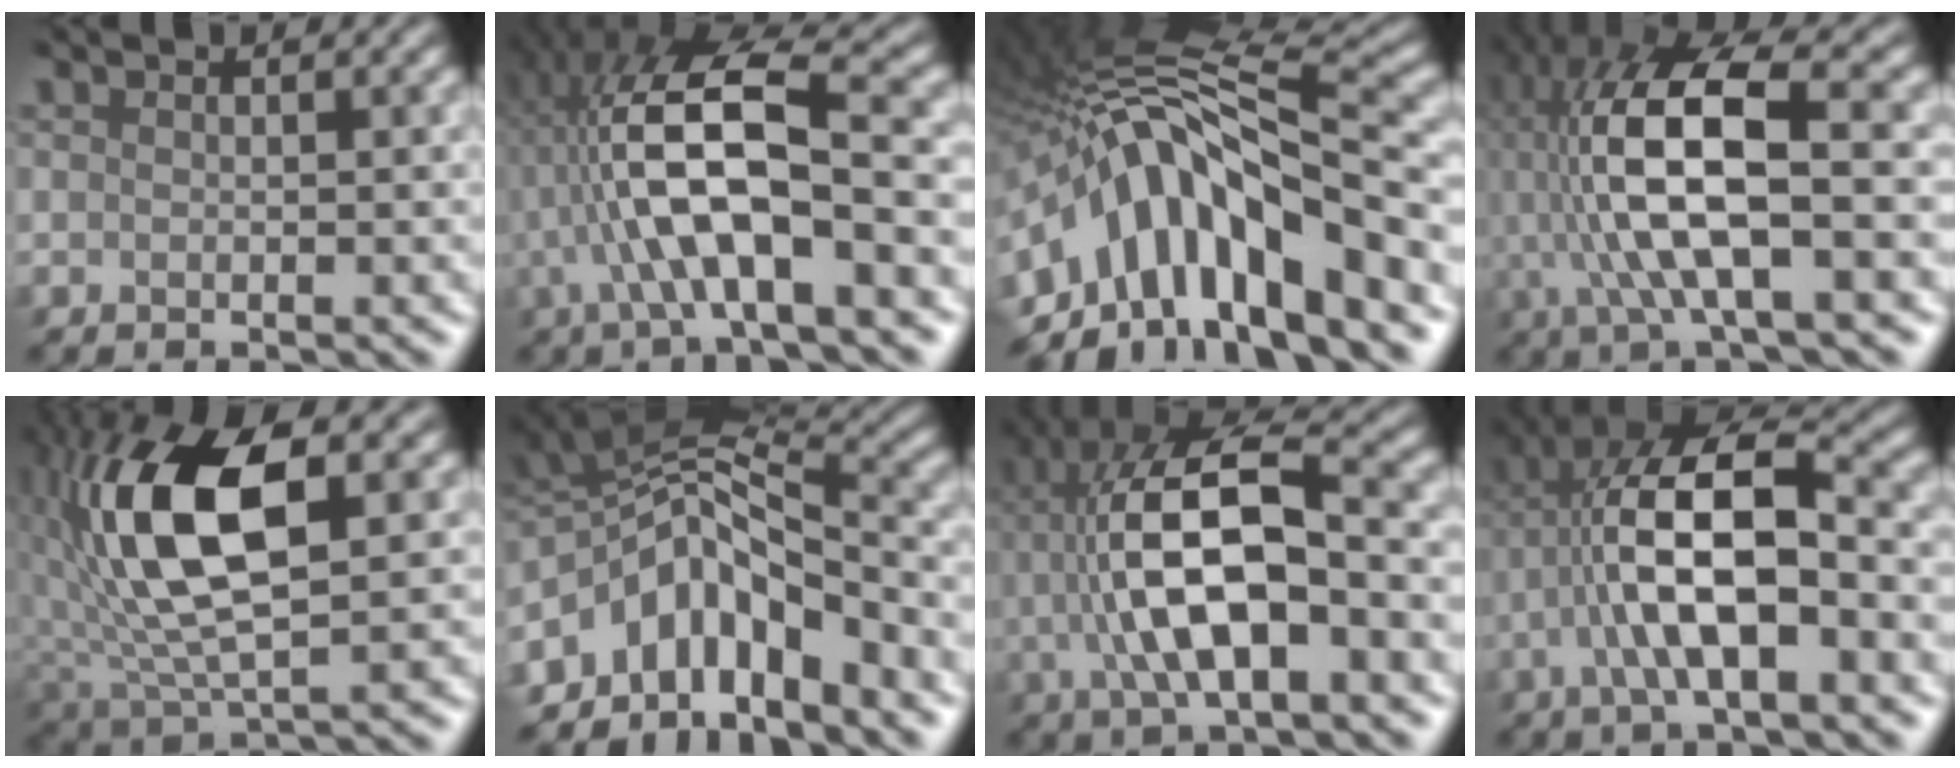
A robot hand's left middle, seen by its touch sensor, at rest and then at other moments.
{"total": 8.8, "force": [-0.6, 2.3, 8.5], "torque": [-0.162, 0.023, -0.009]}
{"total": 13.4, "force": [-4.0, 4.9, 11.8], "torque": [-0.185, 0.028, -0.061]}
{"total": 10.6, "force": [0.4, 2.7, 10.3], "torque": [-0.210, 0.018, 0.009]}
{"total": 10.6, "force": [2.7, 4.5, 9.2], "torque": [-0.196, 0.016, 0.051]}
{"total": 8.9, "force": [-3.4, 4.3, 7.1], "torque": [-0.120, 0.022, -0.064]}
{"total": 9.9, "force": [-0.6, 3.4, 9.3], "torque": [-0.178, 0.026, -0.011]}
{"total": 9.3, "force": [-0.9, 3.5, 8.6], "torque": [-0.172, 0.021, -0.015]}